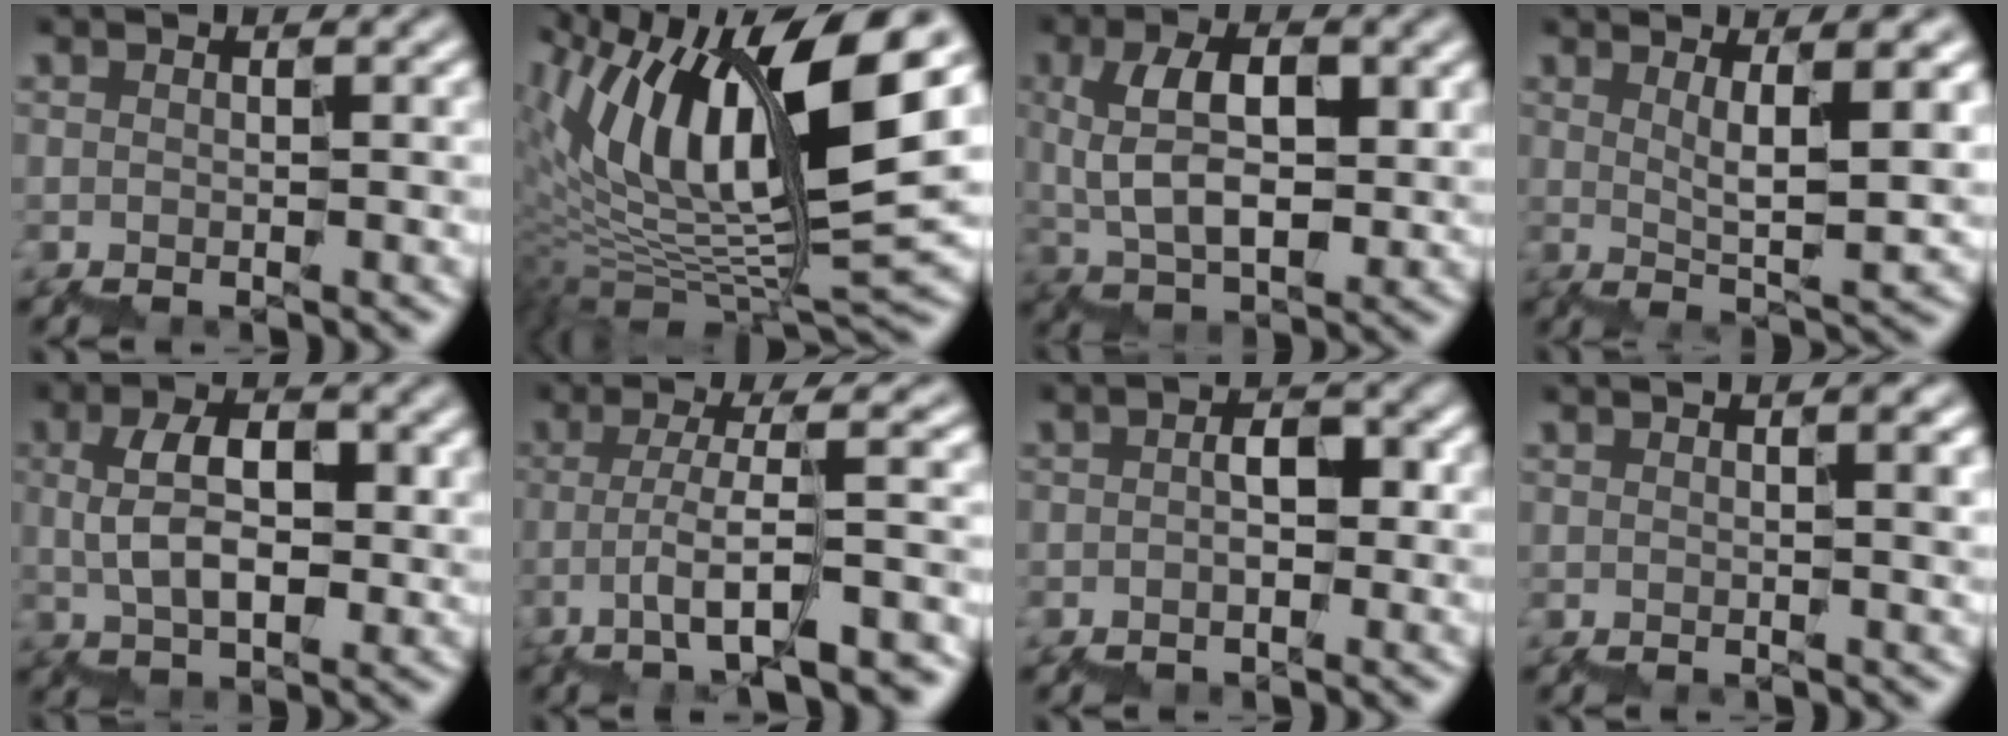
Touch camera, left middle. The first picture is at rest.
{"total": 14.0, "force": [5.7, 4.6, 12.0], "torque": [-0.238, 0.014, 0.103]}
{"total": 4.6, "force": [1.3, 2.5, 3.6], "torque": [-0.081, 0.013, 0.028]}
{"total": 4.9, "force": [1.9, 1.0, 4.4], "torque": [-0.066, 0.004, 0.037]}
{"total": 3.9, "force": [1.0, 2.2, 3.0], "torque": [-0.064, 0.012, 0.019]}
{"total": 7.7, "force": [-4.9, 2.1, 5.5], "torque": [-0.095, 0.013, -0.083]}
{"total": 1.3, "force": [-0.4, 0.6, 1.1], "torque": [-0.023, 0.014, -0.010]}
{"total": 3.2, "force": [0.8, 1.1, 2.9], "torque": [-0.020, 0.016, 0.009]}